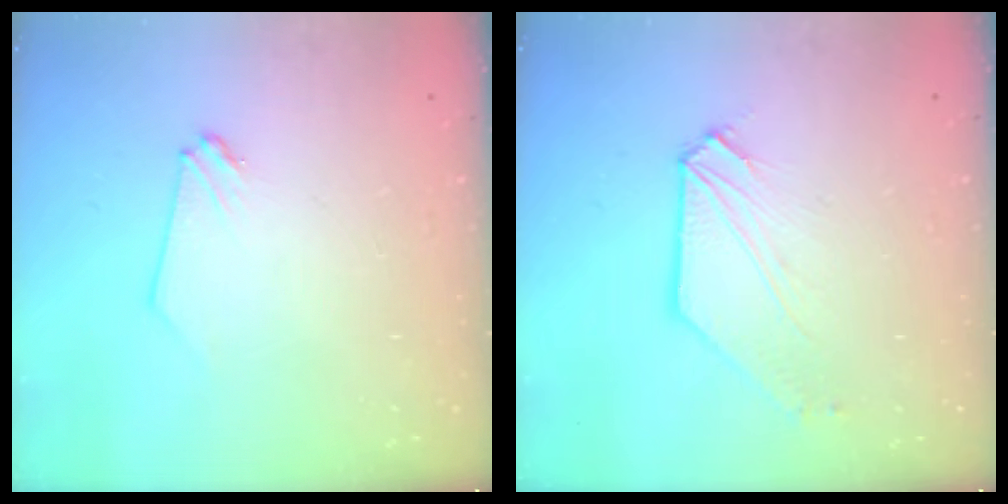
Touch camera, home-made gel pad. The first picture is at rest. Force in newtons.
{"total": 3.8, "press": 3.8, "slide": 0.4}